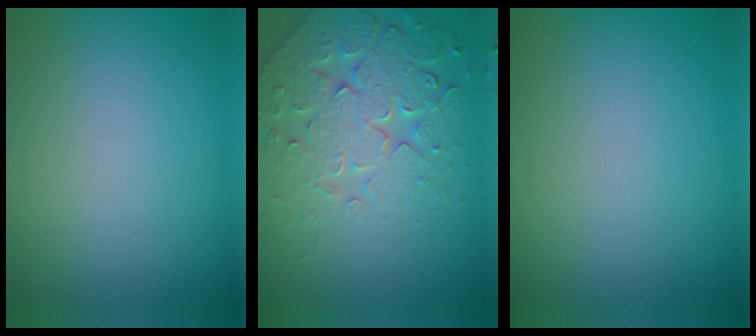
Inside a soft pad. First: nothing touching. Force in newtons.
{"total": 7.7, "press": 5.8, "slide": 5.0}
{"total": 0.0}